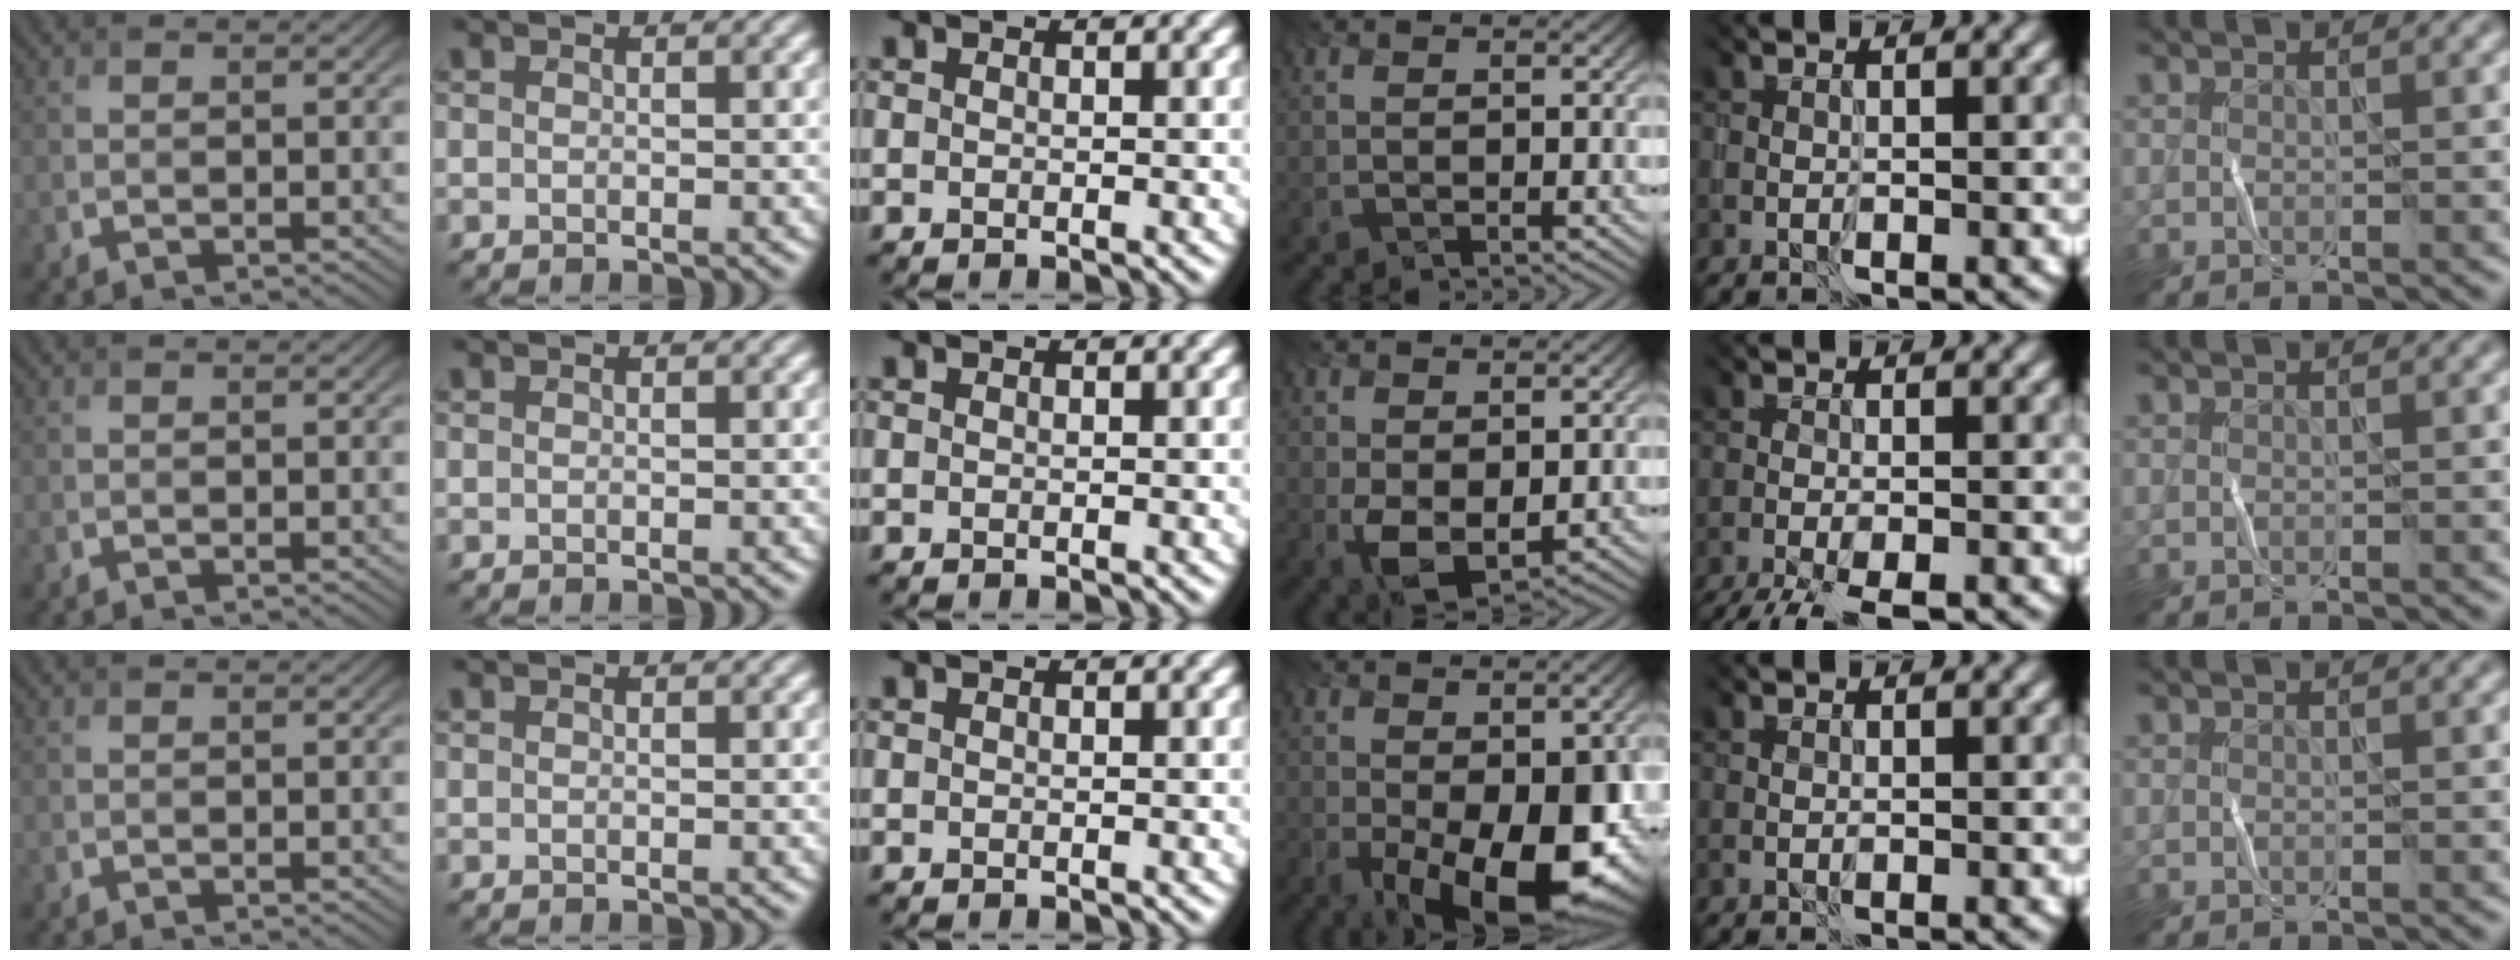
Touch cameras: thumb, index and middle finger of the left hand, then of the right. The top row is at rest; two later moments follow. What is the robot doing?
{"motion": "fold", "object": "bandana"}